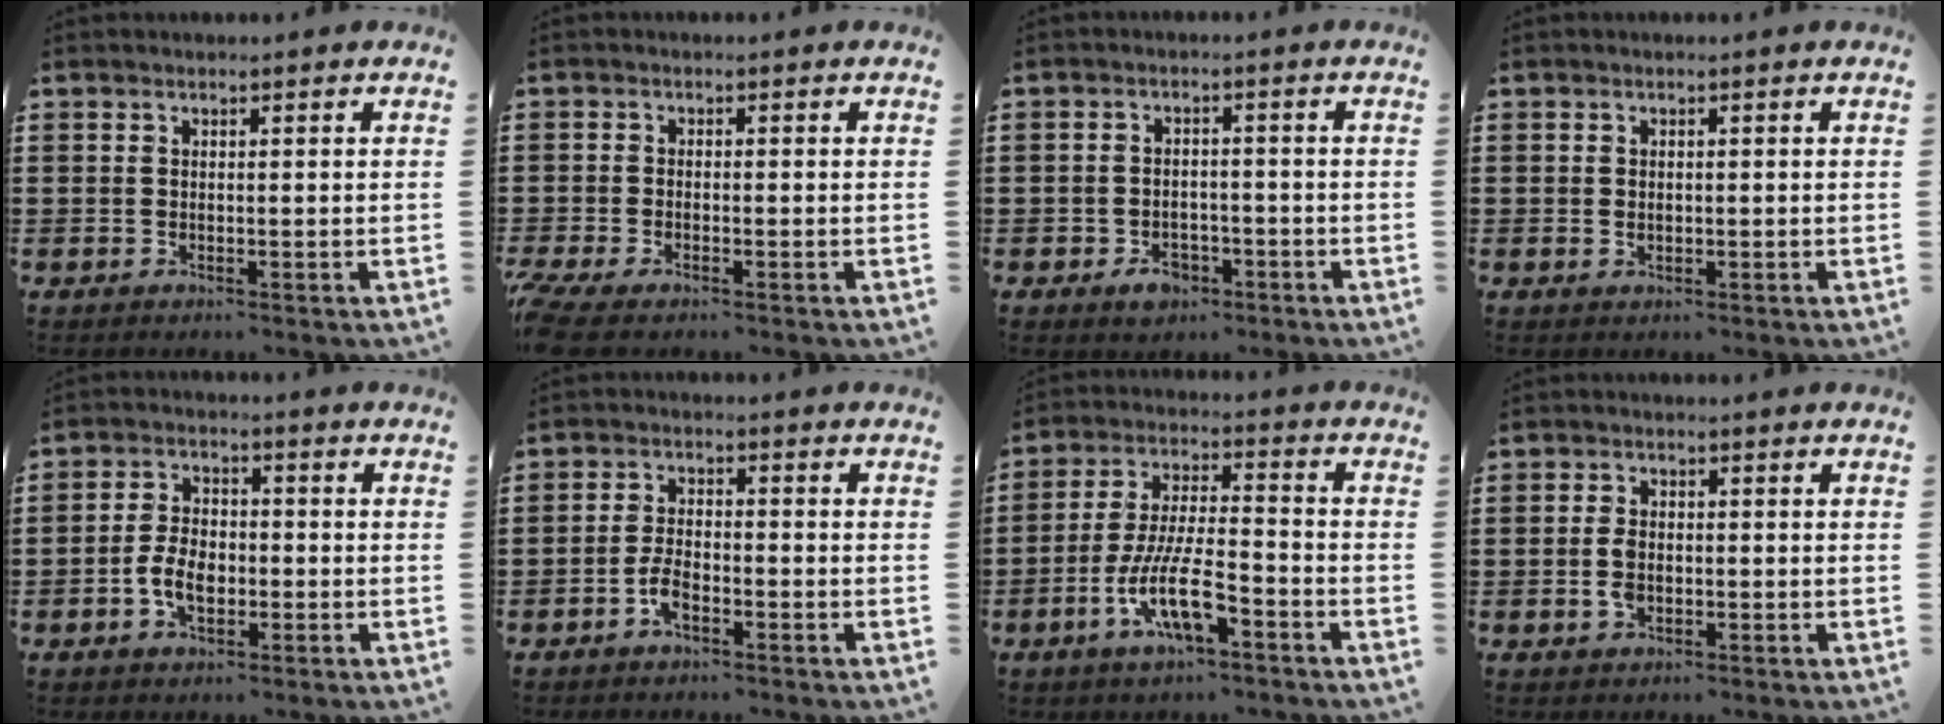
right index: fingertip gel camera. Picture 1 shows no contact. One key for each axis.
{"total": 1.9, "fx": -1.8, "fy": 0.2, "fz": 0.8, "tx": -0.031, "ty": -0.006, "tz": -0.040}
{"total": 3.1, "fx": -2.0, "fy": 2.0, "fz": 1.4, "tx": -0.019, "ty": -0.001, "tz": -0.040}
{"total": 0.7, "fx": 0.1, "fy": 0.6, "fz": 0.3, "tx": -0.007, "ty": 0.004, "tz": 0.002}
{"total": 5.2, "fx": -1.6, "fy": 3.1, "fz": 3.9, "tx": -0.091, "ty": 0.002, "tz": -0.033}
{"total": 3.7, "fx": -1.9, "fy": 1.6, "fz": 2.8, "tx": -0.071, "ty": -0.003, "tz": -0.041}
{"total": 10.6, "fx": -5.0, "fy": 3.3, "fz": 8.8, "tx": -0.189, "ty": -0.003, "tz": -0.094}
{"total": 2.7, "fx": -0.4, "fy": 1.6, "fz": 2.1, "tx": -0.056, "ty": -0.004, "tz": -0.012}